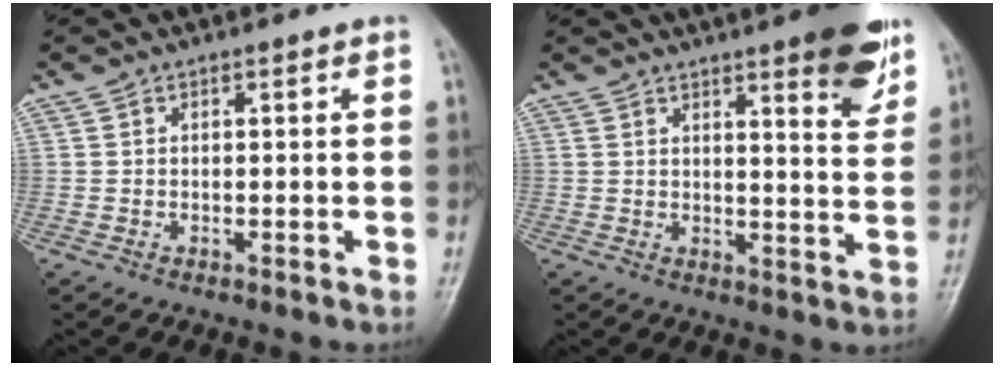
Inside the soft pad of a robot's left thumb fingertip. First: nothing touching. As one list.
[{"total": 9.8, "force": [6.1, 2.1, 7.4], "torque": [-0.073, -0.033, 0.076]}]